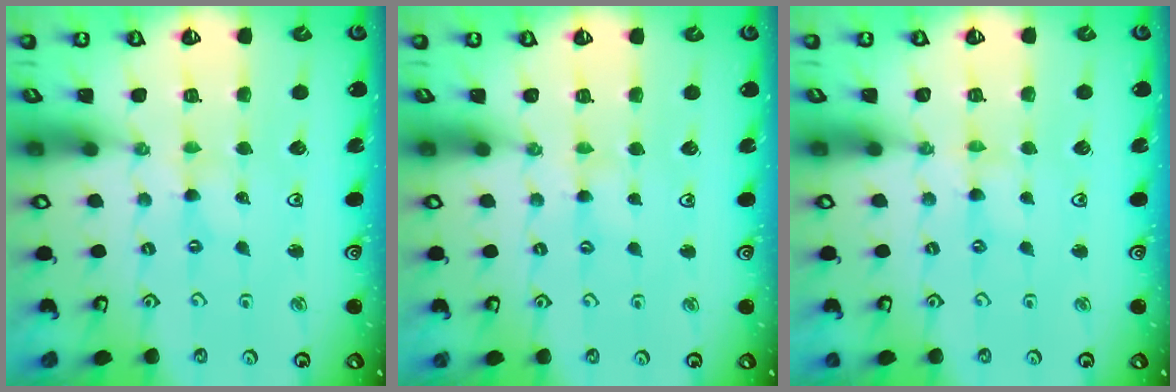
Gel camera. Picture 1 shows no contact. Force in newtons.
{"total": 2.0, "press": 2.0, "slide": 0.3}
{"total": 0.8, "press": 0.8, "slide": 0.2}